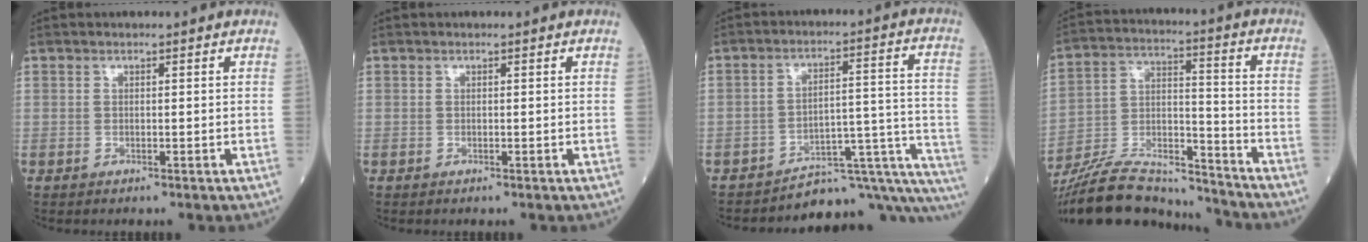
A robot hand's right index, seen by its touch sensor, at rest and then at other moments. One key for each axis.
{"total": 0.0}
{"total": 14.0, "fx": -13.3, "fy": 2.8, "fz": 3.4, "tx": -0.008, "ty": 0.079, "tz": -0.173}
{"total": 19.2, "fx": -18.1, "fy": 3.4, "fz": 5.7, "tx": -0.126, "ty": 0.011, "tz": -0.308}